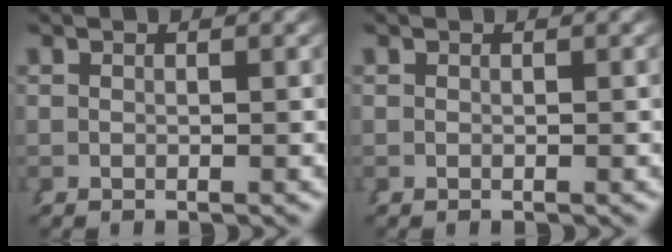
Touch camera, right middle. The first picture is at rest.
{"total": 0.0}